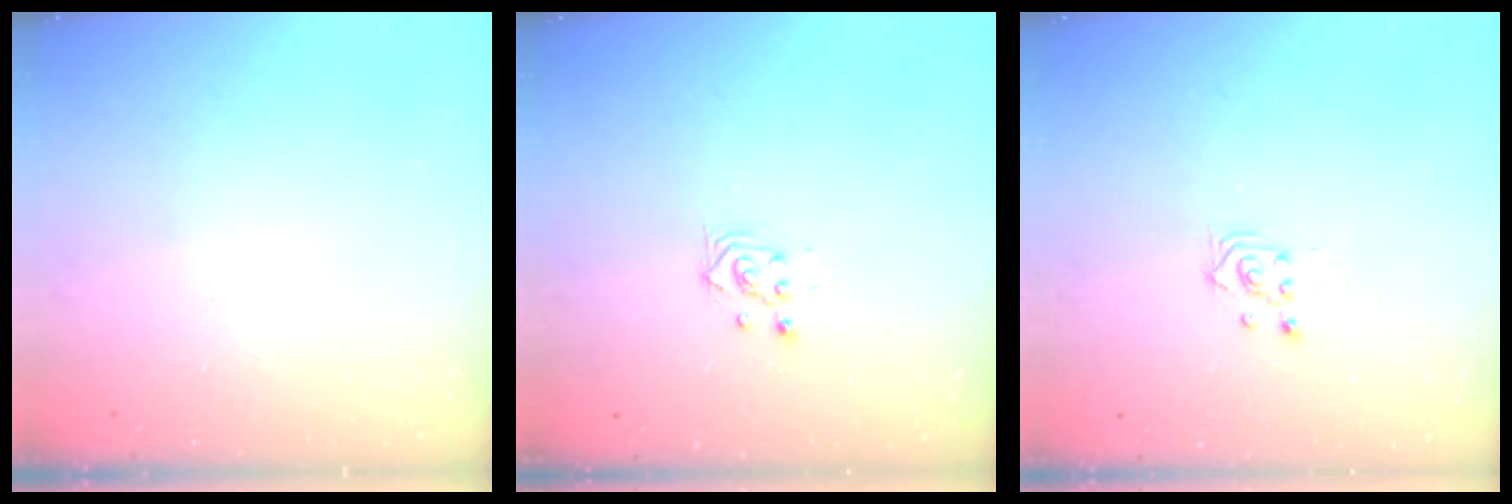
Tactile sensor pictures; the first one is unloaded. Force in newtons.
{"total": 2.3, "press": 2.3, "slide": 0.1}
{"total": 2.3, "press": 2.3, "slide": 0.3}